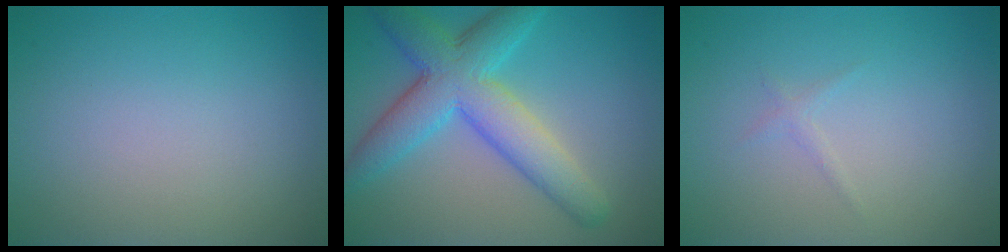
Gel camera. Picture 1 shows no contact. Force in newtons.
{"total": 7.4, "press": 7.4, "slide": 0.4}
{"total": 0.6, "press": 0.6, "slide": 0.1}